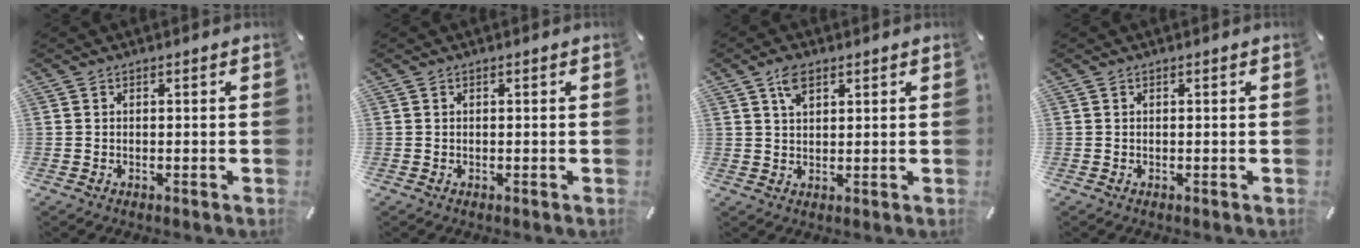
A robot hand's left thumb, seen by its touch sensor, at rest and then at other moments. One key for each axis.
{"total": 0.0}
{"total": 4.6, "fx": 2.5, "fy": 2.5, "fz": 2.9, "tx": -0.057, "ty": 0.000, "tz": 0.045}
{"total": 0.0}